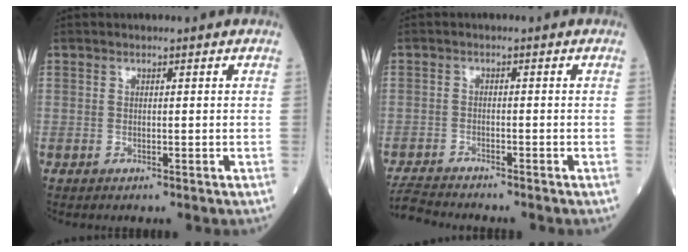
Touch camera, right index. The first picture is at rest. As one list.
[{"total": 5.0, "force": [-4.9, -0.2, 0.8], "torque": [-0.015, -0.021, -0.086]}]